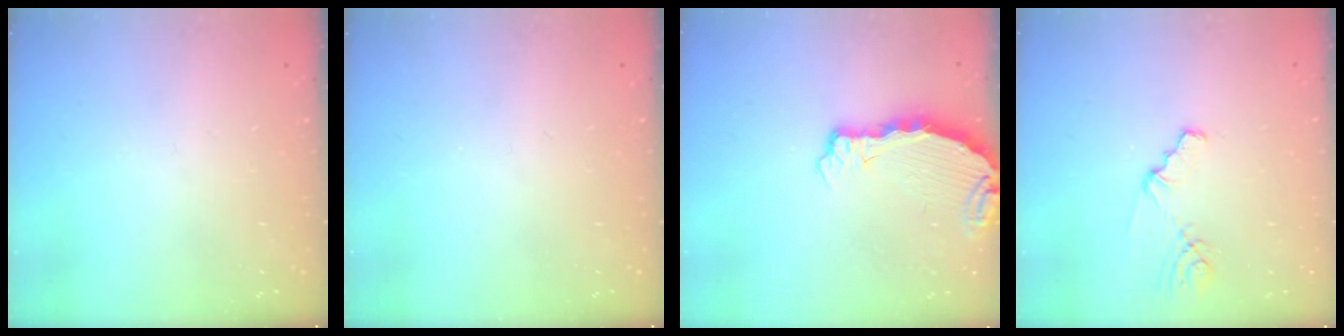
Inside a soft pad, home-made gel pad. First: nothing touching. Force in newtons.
{"total": 0.0}
{"total": 3.9, "press": 3.9, "slide": 0.4}
{"total": 2.1, "press": 2.1, "slide": 0.2}